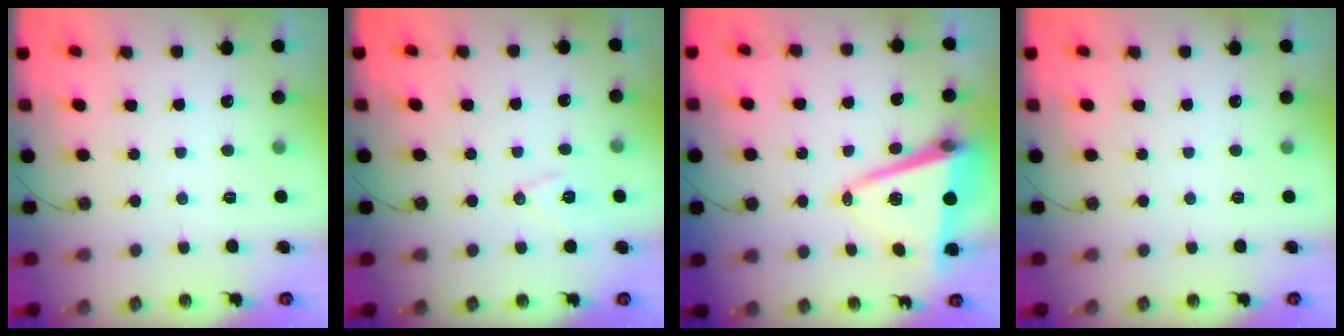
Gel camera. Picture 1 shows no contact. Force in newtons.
{"total": 7.6, "press": 6.7, "slide": 3.7}
{"total": 11.8, "press": 11.4, "slide": 2.9}
{"total": 0.0}